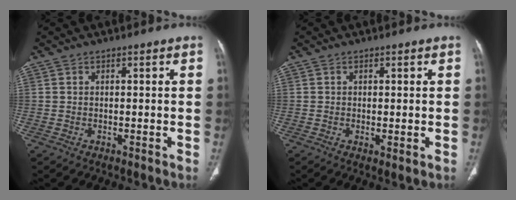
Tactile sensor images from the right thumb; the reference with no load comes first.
{"total": 1.5, "force": [-0.2, 0.5, 1.4], "torque": [-0.028, -0.008, -0.001]}